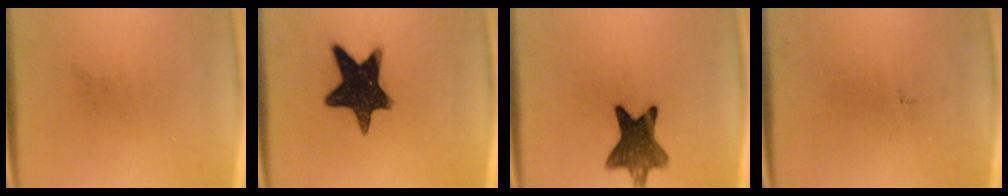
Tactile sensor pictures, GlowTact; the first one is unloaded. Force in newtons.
{"total": 15.1}
{"total": 10.6}
{"total": 0.0}